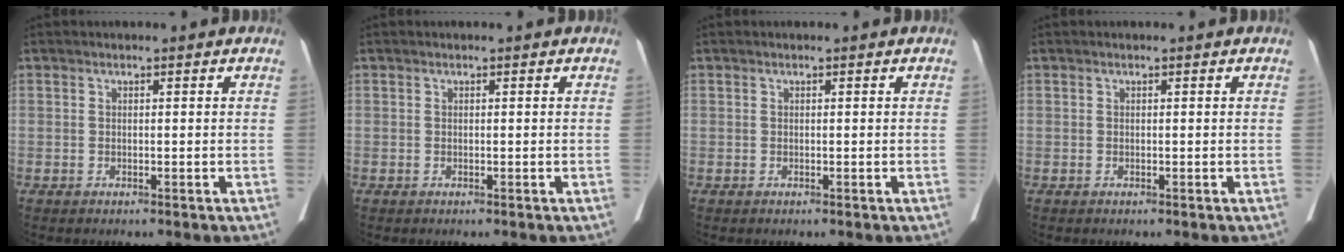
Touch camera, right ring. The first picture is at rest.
{"total": 0.0}
{"total": 0.0}
{"total": 0.0}